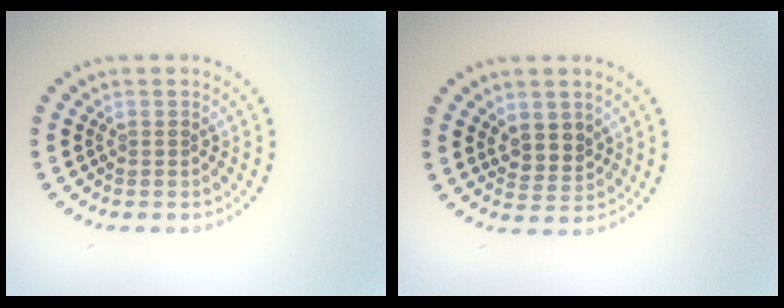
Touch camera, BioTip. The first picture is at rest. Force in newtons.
{"total": 2.4, "press": 2.3, "slide": 0.9}